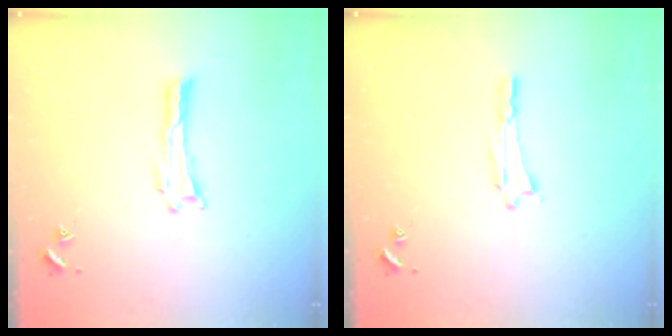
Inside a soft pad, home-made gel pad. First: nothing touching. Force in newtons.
{"total": 0.8, "press": 0.8, "slide": 0.1}